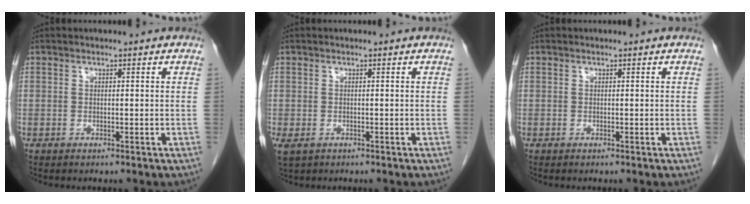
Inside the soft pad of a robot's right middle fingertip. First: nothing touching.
{"total": 2.2, "force": [-1.0, 1.4, 1.4], "torque": [-0.035, -0.007, -0.009]}
{"total": 0.0}